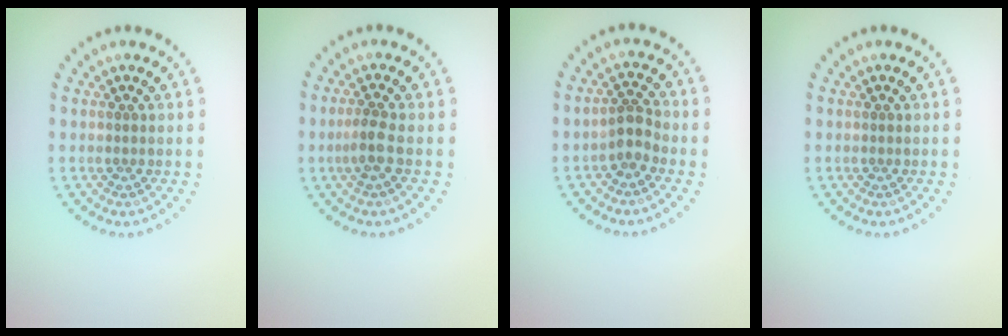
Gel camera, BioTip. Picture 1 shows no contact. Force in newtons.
{"total": 1.8, "press": 1.5, "slide": 1.0}
{"total": 1.9, "press": 1.5, "slide": 1.2}
{"total": 0.0}